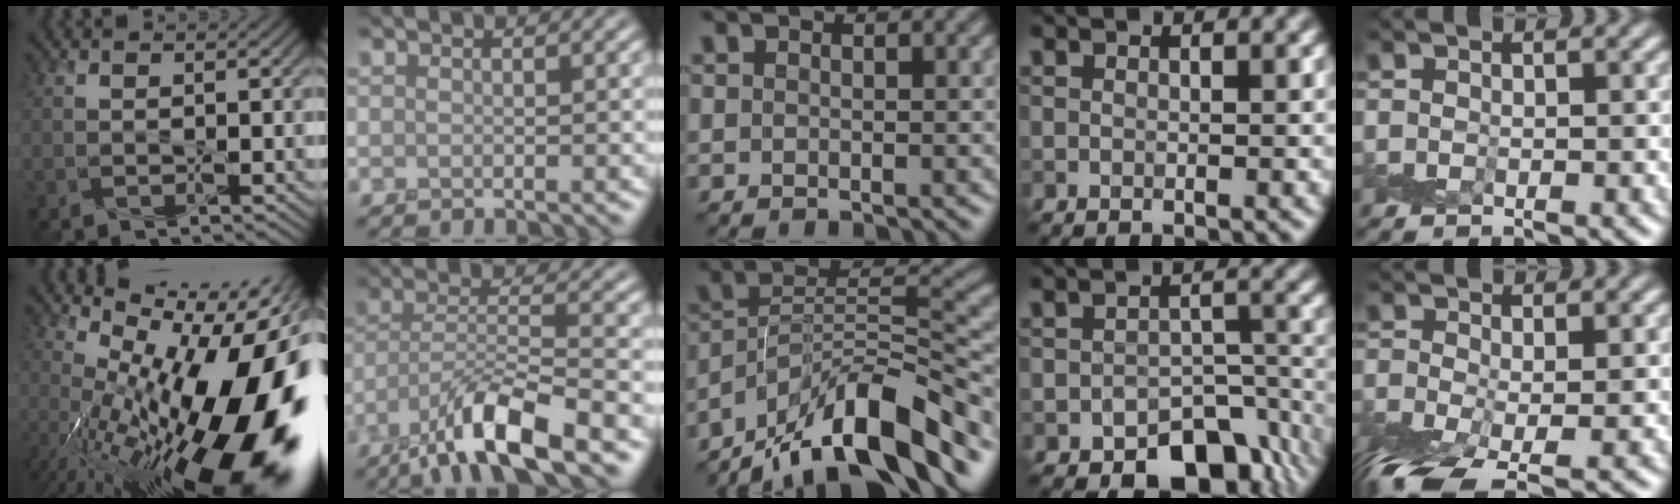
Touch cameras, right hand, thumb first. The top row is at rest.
{"thumb": {"total": 21.4, "force": [-2.9, 9.3, 19.1], "torque": [-0.274, -0.024, -0.053]}, "index": {"total": 8.7, "force": [-5.8, 1.8, 6.2], "torque": [-0.109, 0.002, -0.111]}, "middle": {"total": 12.9, "force": [-9.9, 3.2, 7.6], "torque": [-0.118, 0.025, -0.180]}, "ring": {"total": 7.9, "force": [-4.8, 4.6, 4.3], "torque": [-0.039, -0.019, -0.067]}, "little": {"total": 7.2, "force": [-4.4, 2.6, 5.1], "torque": [-0.115, -0.029, -0.088]}}